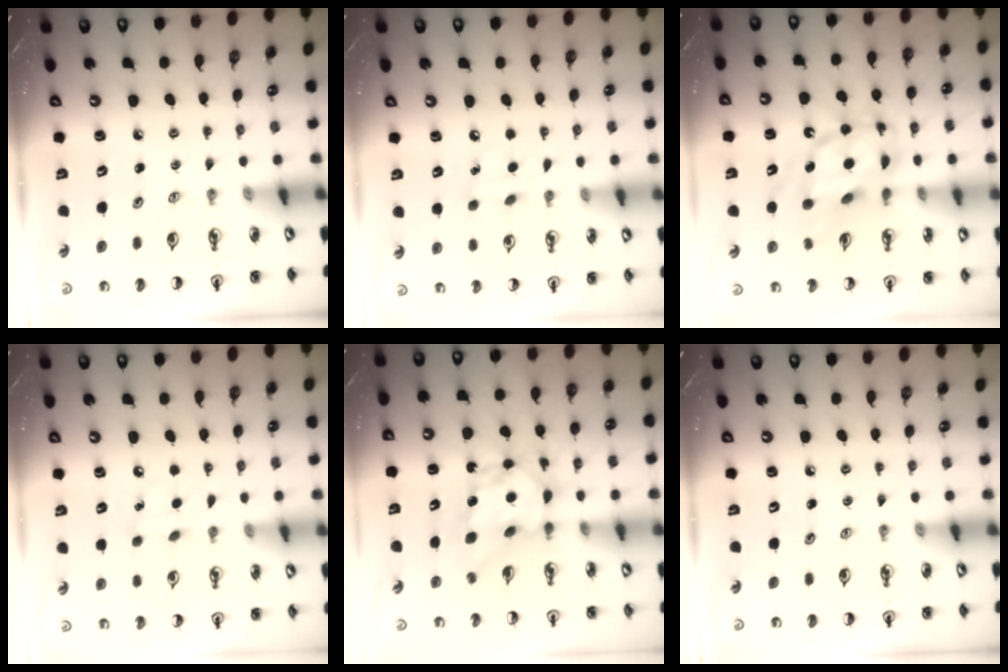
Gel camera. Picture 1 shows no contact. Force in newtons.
{"total": 7.5, "press": 7.4, "slide": 0.7}
{"total": 13.8, "press": 13.7, "slide": 1.1}
{"total": 7.5, "press": 7.4, "slide": 0.7}
{"total": 7.8, "press": 7.8, "slide": 0.7}
{"total": 0.0}